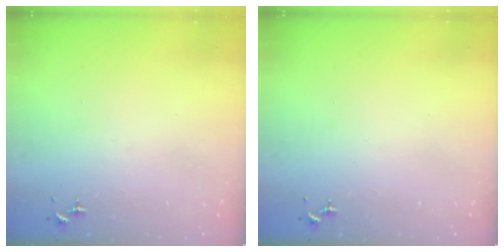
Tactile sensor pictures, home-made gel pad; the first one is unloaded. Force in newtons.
{"total": 0.0}